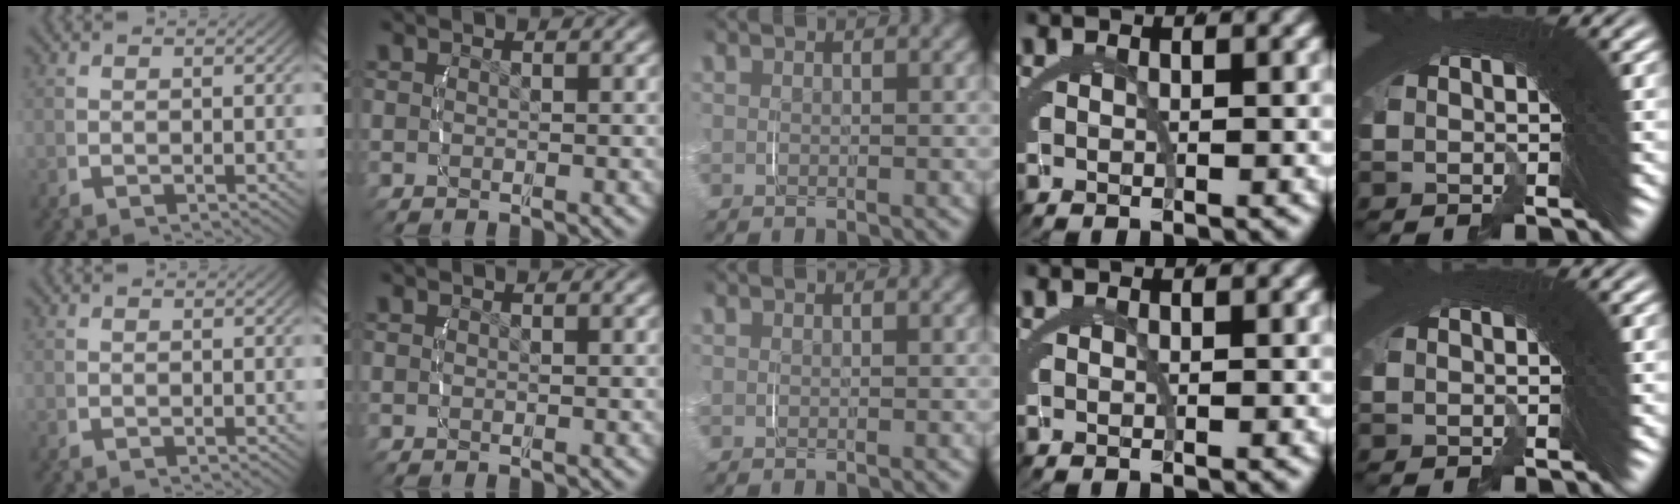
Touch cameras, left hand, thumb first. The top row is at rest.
{}